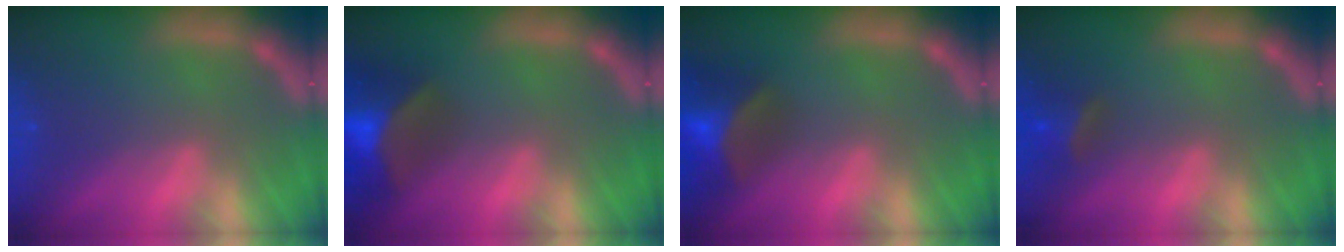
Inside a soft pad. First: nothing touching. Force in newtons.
{"total": 9.9}
{"total": 8.0}
{"total": 2.9}